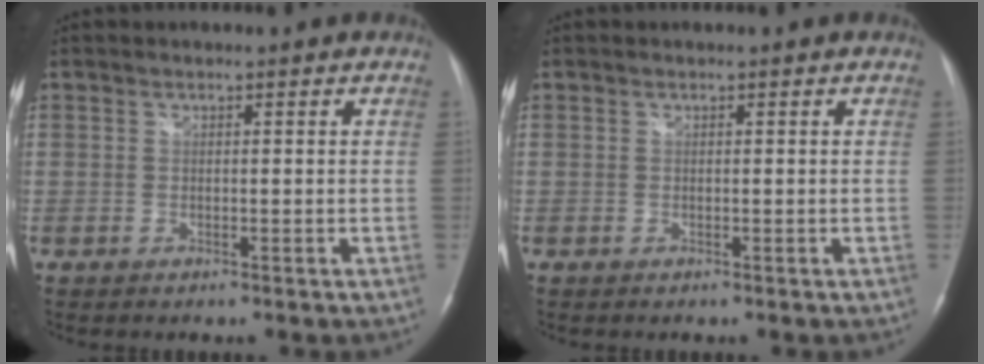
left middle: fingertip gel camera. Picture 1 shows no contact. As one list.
[{"total": 0.0}]